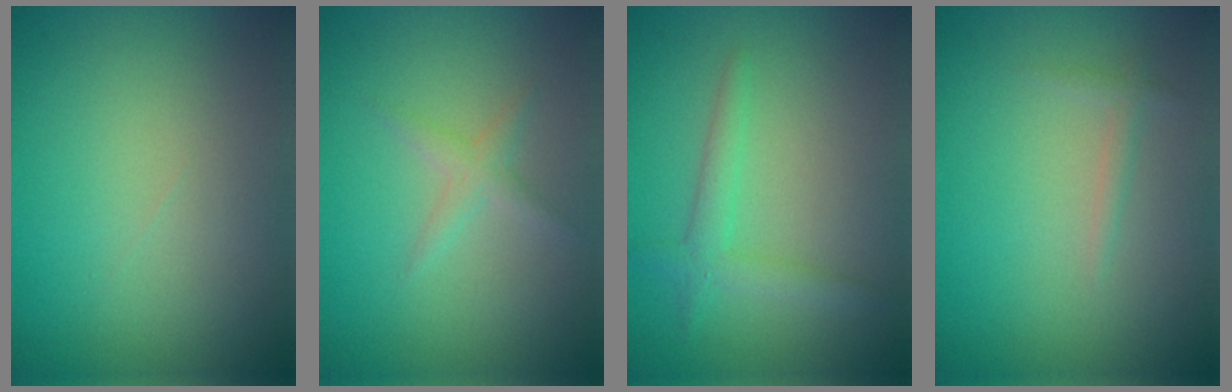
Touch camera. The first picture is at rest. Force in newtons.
{"total": 1.3, "press": 1.3, "slide": 0.1}
{"total": 1.3, "press": 1.3, "slide": 0.1}
{"total": 0.9, "press": 0.9, "slide": 0.1}